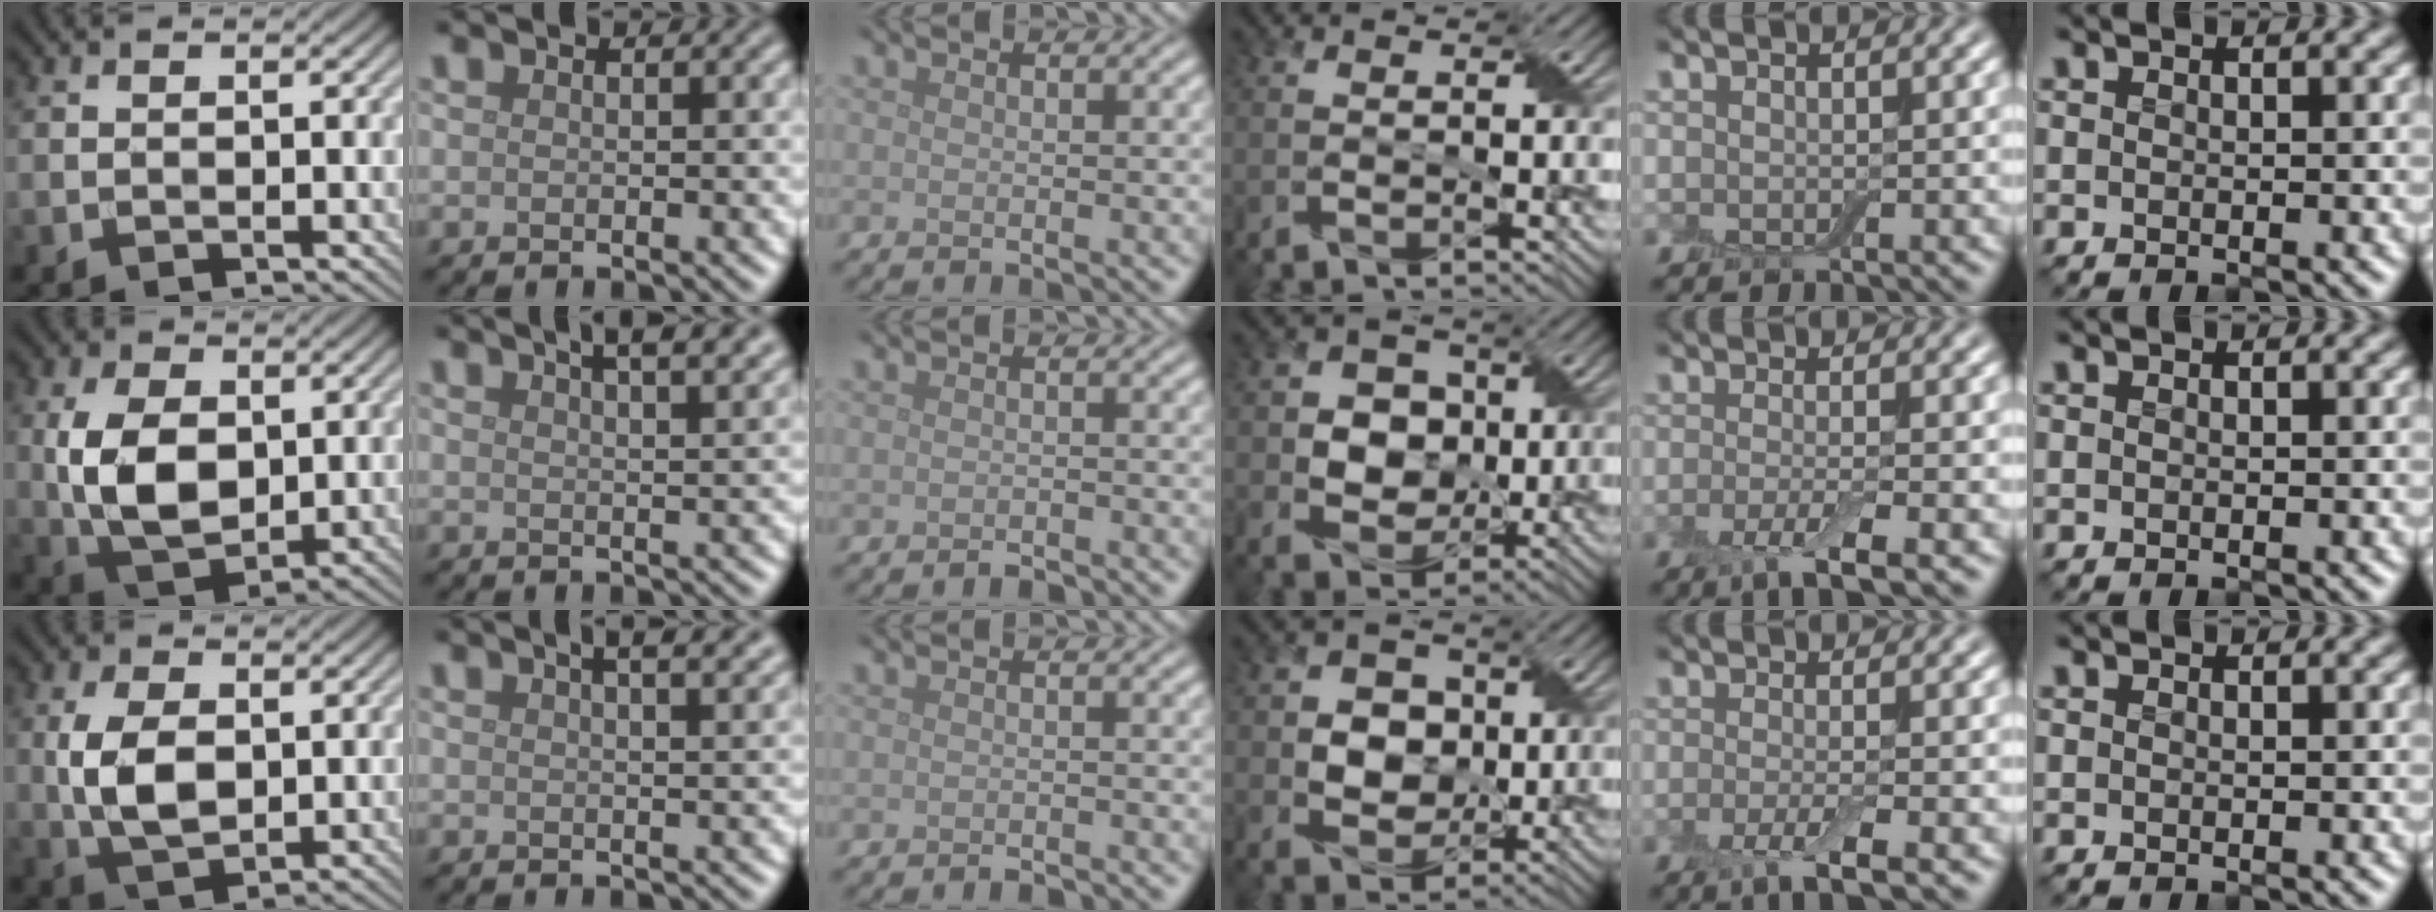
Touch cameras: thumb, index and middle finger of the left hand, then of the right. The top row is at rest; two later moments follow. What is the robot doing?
{"motion": "peel", "object": "small bumper sticker"}